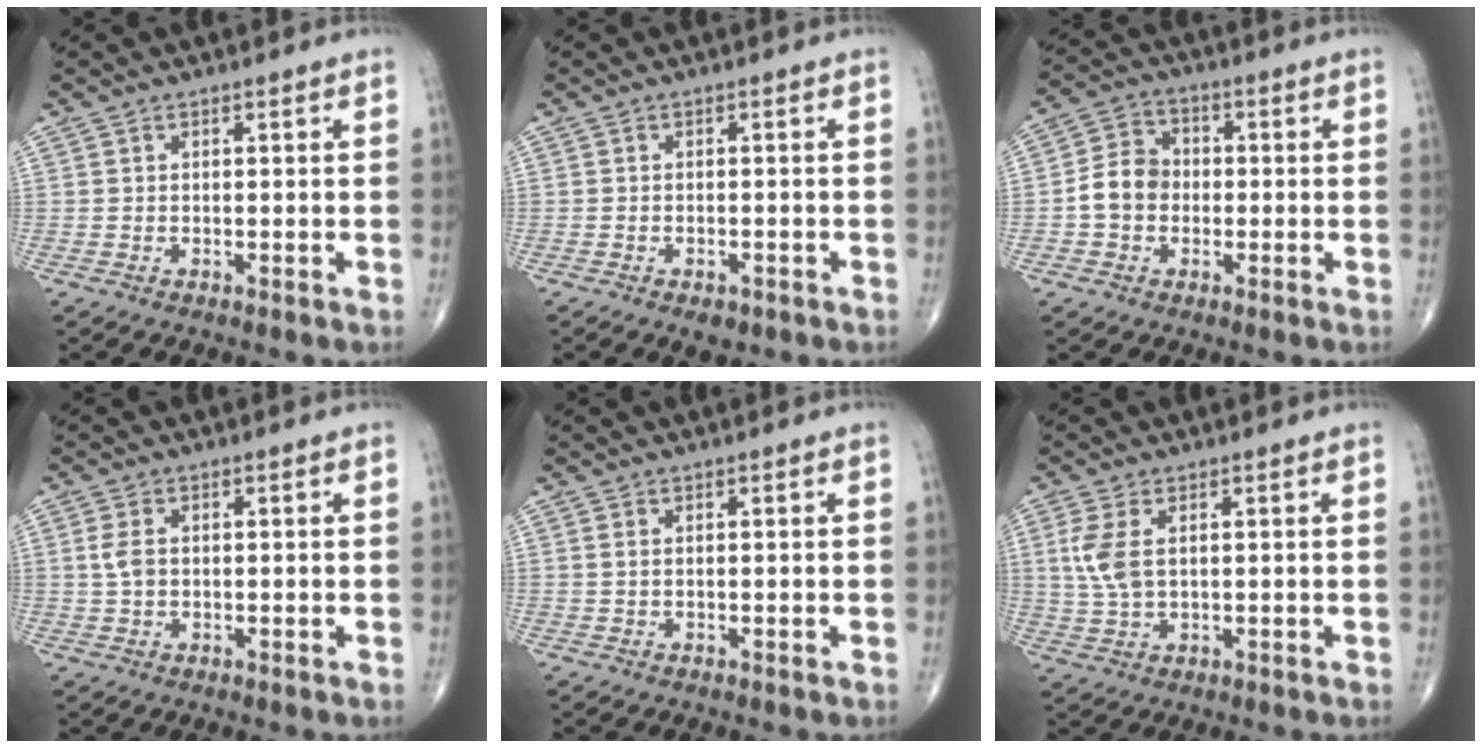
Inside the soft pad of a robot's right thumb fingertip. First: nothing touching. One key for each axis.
{"total": 2.6, "fx": -1.5, "fy": 1.5, "fz": 1.6, "tx": -0.021, "ty": 0.005, "tz": -0.015}
{"total": 7.4, "fx": -1.0, "fy": 6.1, "fz": 4.0, "tx": -0.058, "ty": 0.025, "tz": -0.032}
{"total": 3.0, "fx": 0.3, "fy": 2.1, "fz": 2.2, "tx": -0.048, "ty": 0.002, "tz": 0.005}
{"total": 0.7, "fx": 0.2, "fy": 0.4, "fz": 0.6, "tx": -0.017, "ty": 0.004, "tz": 0.008}
{"total": 6.1, "fx": 1.4, "fy": 3.3, "fz": 4.9, "tx": -0.119, "ty": -0.001, "tz": 0.031}